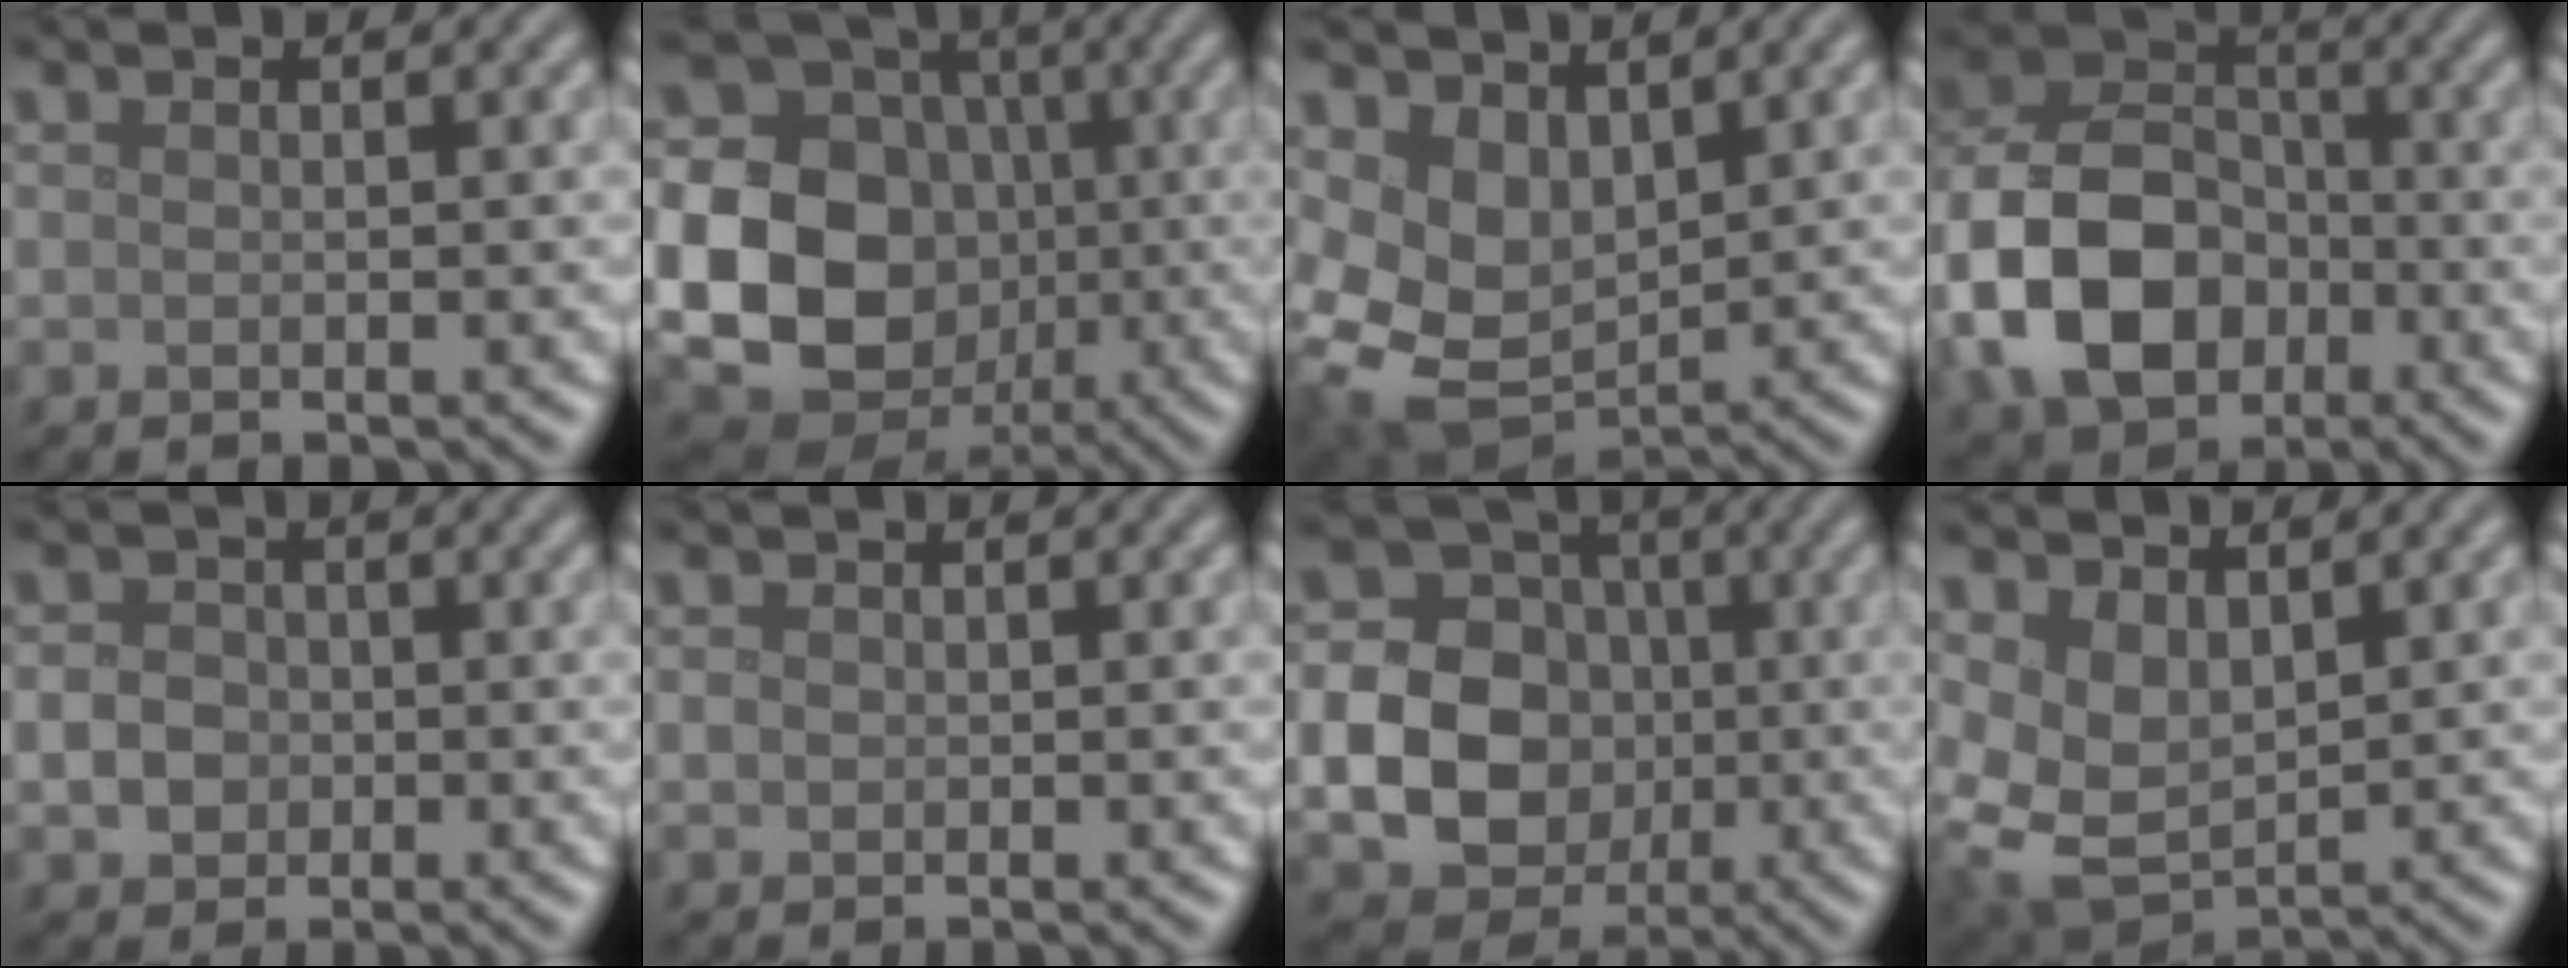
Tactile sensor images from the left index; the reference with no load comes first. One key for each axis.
{"total": 18.6, "fx": -2.1, "fy": 16.7, "fz": 7.8, "tx": -0.192, "ty": -0.003, "tz": -0.068}
{"total": 6.9, "fx": 0.9, "fy": 5.0, "fz": 4.7, "tx": -0.112, "ty": -0.023, "tz": 0.026}
{"total": 11.0, "fx": -3.1, "fy": 8.1, "fz": 6.8, "tx": -0.143, "ty": -0.002, "tz": -0.066}
{"total": 2.3, "fx": -0.4, "fy": 2.0, "fz": 1.0, "tx": -0.017, "ty": 0.001, "tz": -0.012}
{"total": 0.6, "fx": 0.1, "fy": 0.6, "fz": 0.2, "tx": -0.003, "ty": 0.000, "tz": 0.000}
{"total": 10.1, "fx": -0.9, "fy": 9.1, "fz": 4.3, "tx": -0.071, "ty": -0.019, "tz": -0.031}
{"total": 5.7, "fx": 0.9, "fy": 3.8, "fz": 4.2, "tx": -0.108, "ty": -0.014, "tz": 0.026}